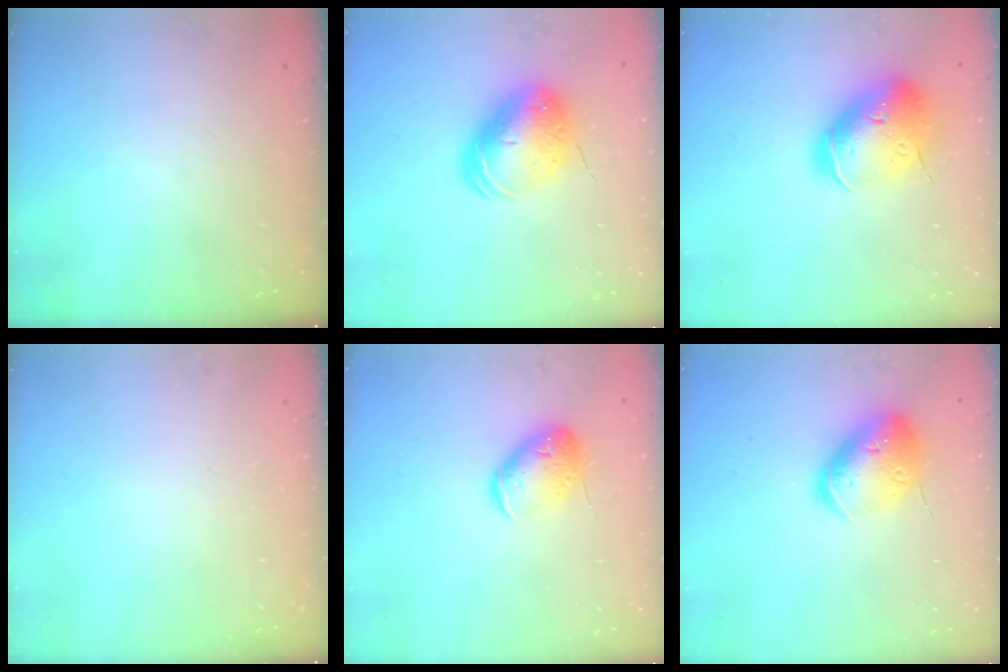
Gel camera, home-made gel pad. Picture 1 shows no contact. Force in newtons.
{"total": 12.1, "press": 11.9, "slide": 2.2}
{"total": 21.2, "press": 20.9, "slide": 3.2}
{"total": 0.0}
{"total": 11.9, "press": 11.8, "slide": 1.4}
{"total": 16.9, "press": 16.8, "slide": 2.2}